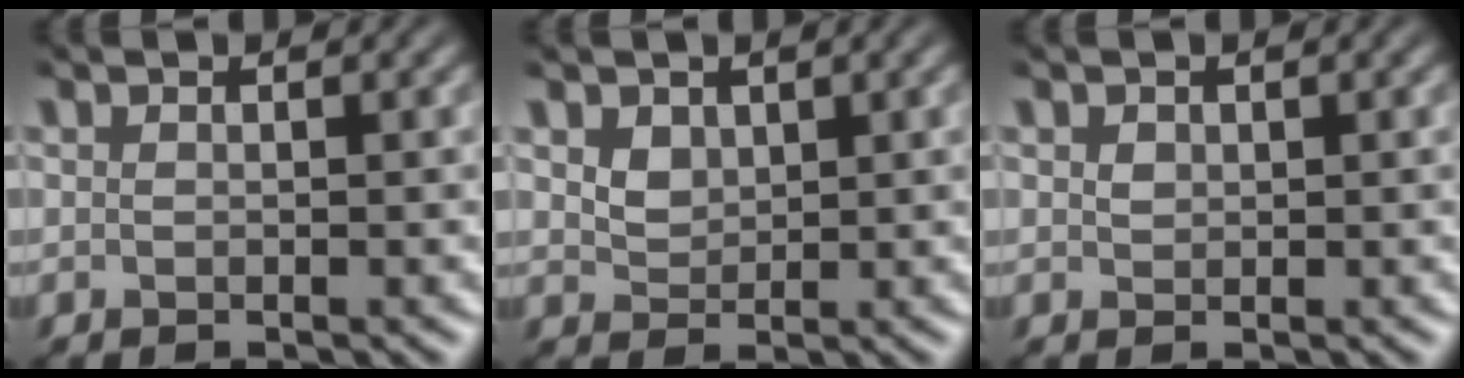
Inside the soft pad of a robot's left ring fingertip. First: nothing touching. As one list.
[{"total": 1.9, "force": [1.0, 1.3, 0.8], "torque": [-0.022, -0.003, 0.020]}, {"total": 0.7, "force": [0.3, 0.6, 0.3], "torque": [-0.007, -0.001, 0.007]}]